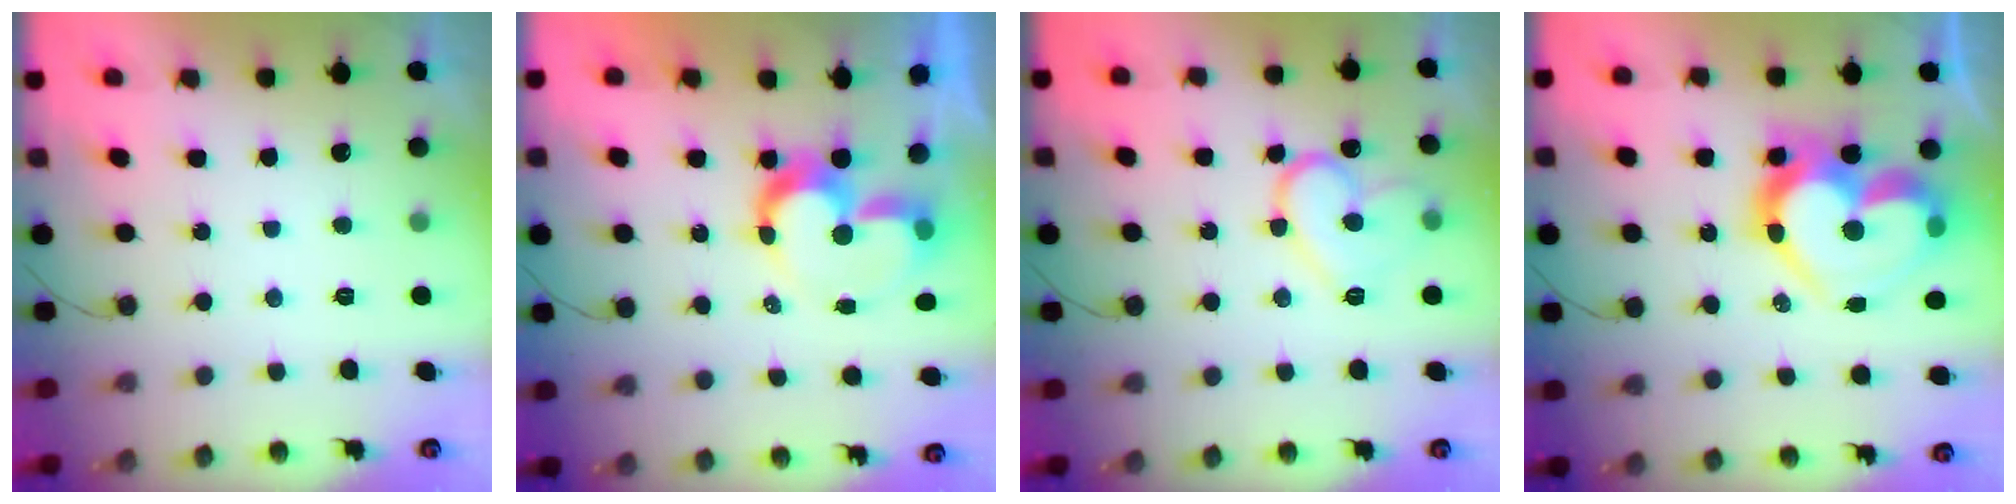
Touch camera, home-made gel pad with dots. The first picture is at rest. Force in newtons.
{"total": 10.8, "press": 10.8, "slide": 0.8}
{"total": 13.4, "press": 13.4, "slide": 1.0}
{"total": 20.0, "press": 20.0, "slide": 1.5}